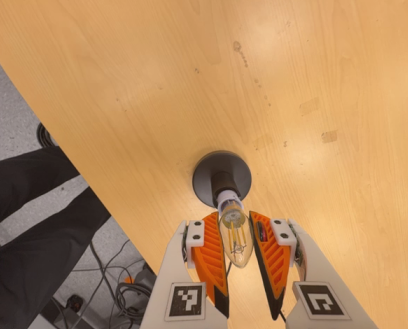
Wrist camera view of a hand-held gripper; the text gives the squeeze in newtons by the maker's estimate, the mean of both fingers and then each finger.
{"total": 12.9, "left": 13.9, "right": 11.8}